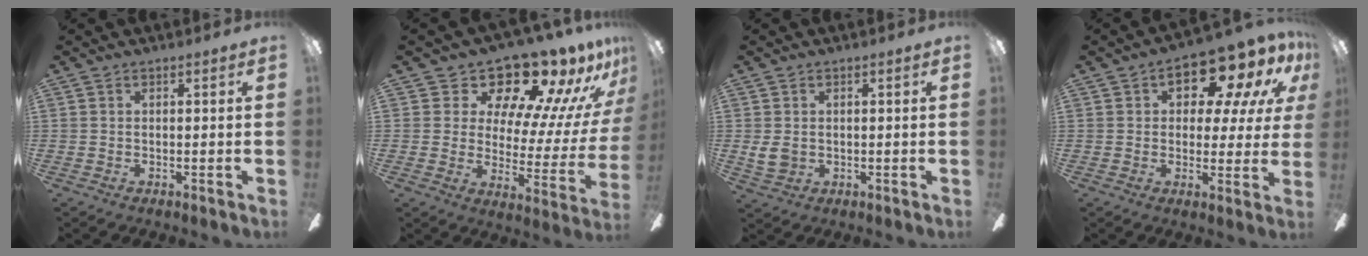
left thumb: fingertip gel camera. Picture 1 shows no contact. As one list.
[{"total": 16.2, "force": [13.8, 5.5, 6.3], "torque": [-0.106, -0.122, 0.230]}, {"total": 3.9, "force": [0.6, 3.2, 2.2], "torque": [-0.046, -0.004, 0.009]}, {"total": 13.2, "force": [8.4, 6.2, 8.1], "torque": [-0.113, -0.053, 0.141]}]